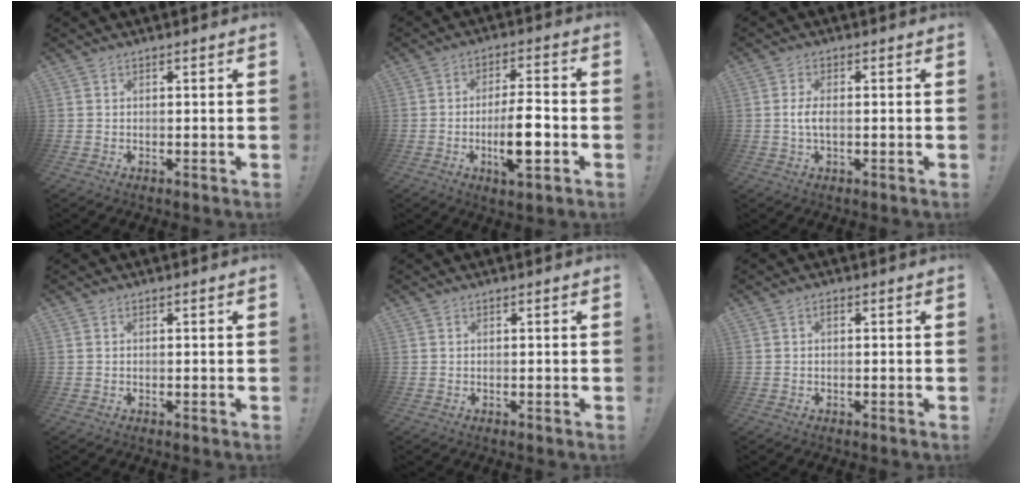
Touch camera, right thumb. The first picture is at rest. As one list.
[{"total": 11.3, "force": [-3.3, 2.8, 10.4], "torque": [-0.177, 0.004, -0.061]}, {"total": 4.2, "force": [-0.5, 1.6, 3.9], "torque": [-0.089, 0.005, -0.010]}, {"total": 0.0}, {"total": 0.0}, {"total": 0.8, "force": [-0.3, 0.4, 0.7], "torque": [-0.021, 0.007, -0.005]}]